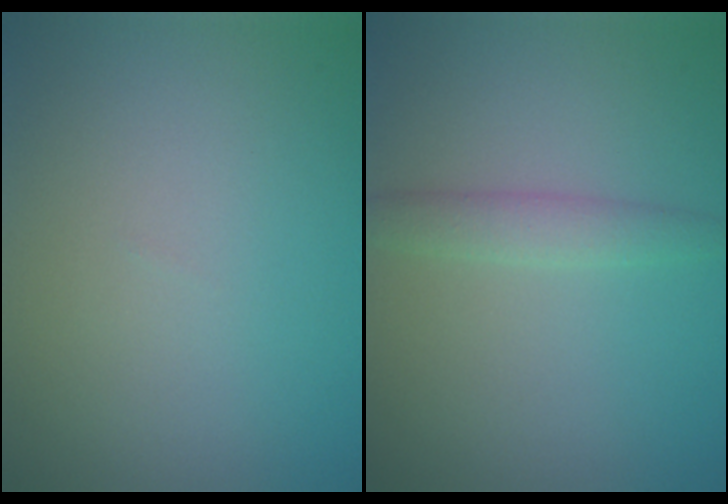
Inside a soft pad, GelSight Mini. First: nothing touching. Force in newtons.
{"total": 1.8, "press": 1.8, "slide": 0.1}